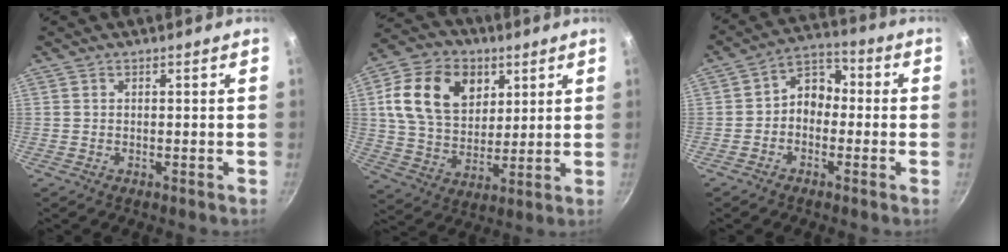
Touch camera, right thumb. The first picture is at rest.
{"total": 17.3, "force": [5.7, 12.5, 10.5], "torque": [-0.166, -0.012, 0.098]}
{"total": 7.0, "force": [-1.1, 5.5, 4.1], "torque": [-0.029, 0.036, -0.037]}